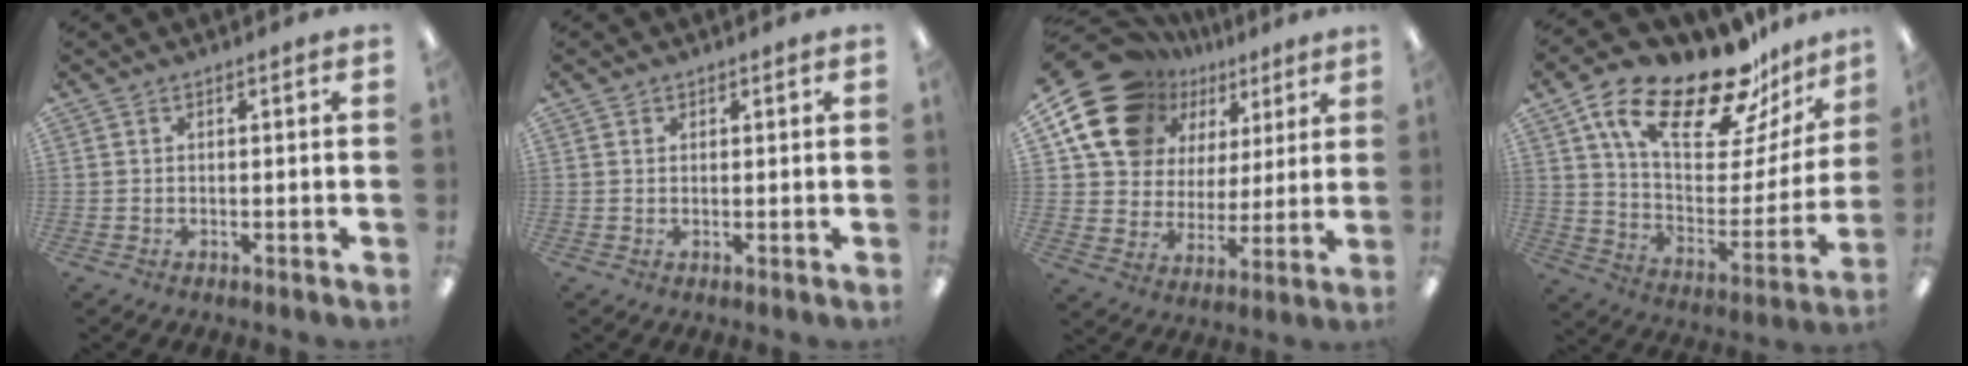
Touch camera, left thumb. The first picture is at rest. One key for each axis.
{"total": 0.8, "fx": 0.5, "fy": 0.7, "fz": -0.1, "tx": 0.001, "ty": 0.002, "tz": 0.010}
{"total": 19.4, "fx": 12.0, "fy": 13.4, "fz": 7.3, "tx": -0.135, "ty": -0.076, "tz": 0.229}
{"total": 23.7, "fx": 17.6, "fy": 8.2, "fz": 13.6, "tx": -0.233, "ty": -0.110, "tz": 0.301}